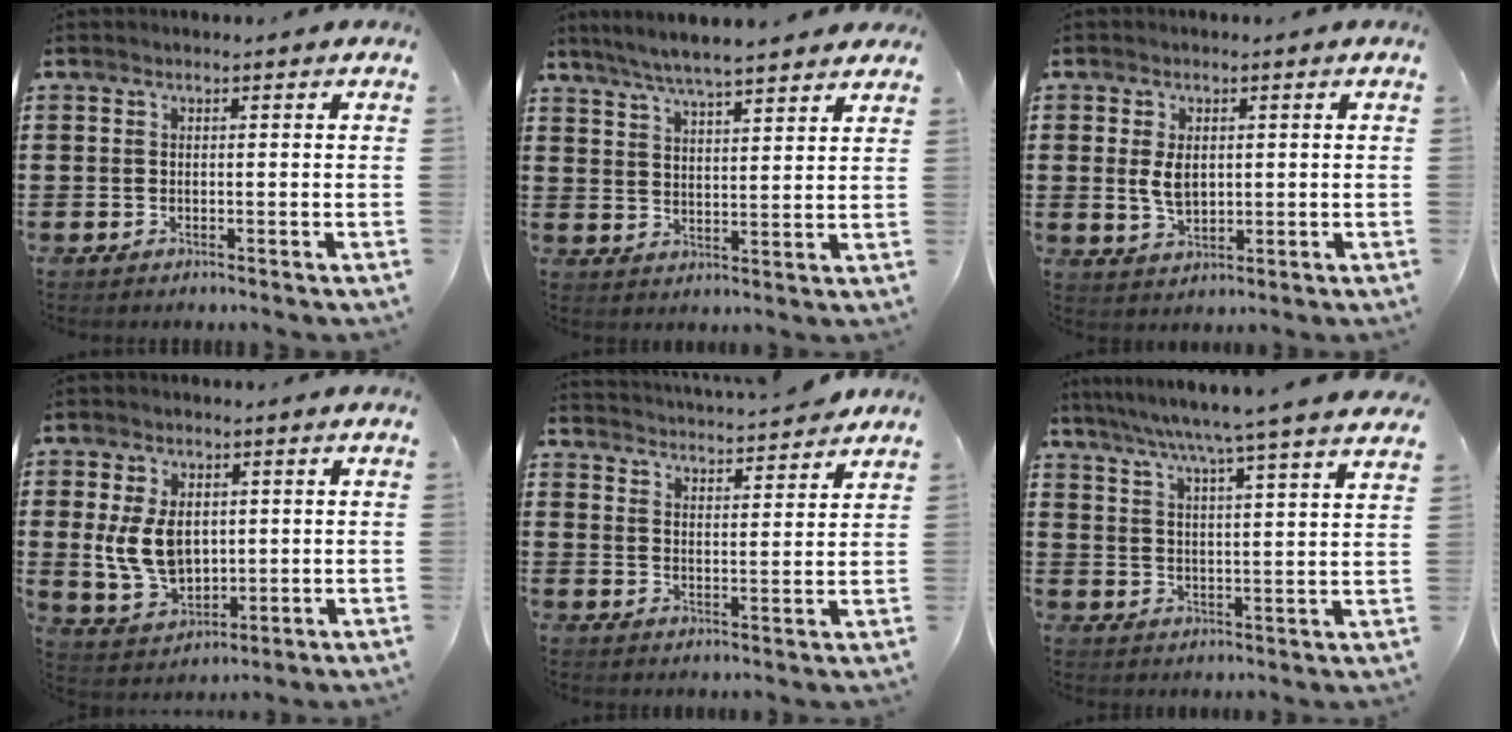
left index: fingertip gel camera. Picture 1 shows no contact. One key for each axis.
{"total": 5.4, "fx": 5.0, "fy": 0.1, "fz": 2.1, "tx": -0.059, "ty": -0.017, "tz": 0.087}
{"total": 4.1, "fx": 0.4, "fy": 2.5, "fz": 3.2, "tx": -0.073, "ty": 0.005, "tz": 0.005}
{"total": 8.1, "fx": 1.0, "fy": 5.7, "fz": 5.7, "tx": -0.145, "ty": 0.009, "tz": 0.015}
{"total": 4.1, "fx": 4.1, "fy": -0.3, "fz": 0.1, "tx": -0.020, "ty": -0.028, "tz": 0.069}
{"total": 6.7, "fx": 5.8, "fy": -1.5, "fz": 3.0, "tx": -0.080, "ty": -0.039, "tz": 0.094}